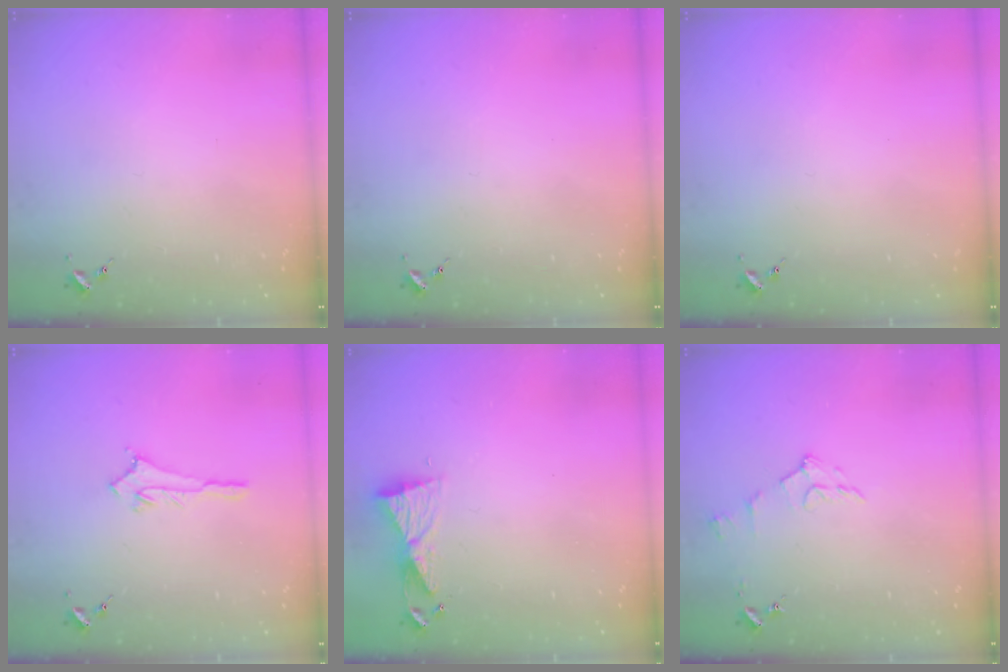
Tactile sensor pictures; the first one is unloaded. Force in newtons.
{"total": 0.0}
{"total": 0.0}
{"total": 2.8, "press": 2.8, "slide": 0.4}
{"total": 5.9, "press": 5.9, "slide": 0.6}
{"total": 7.8, "press": 7.8, "slide": 0.9}